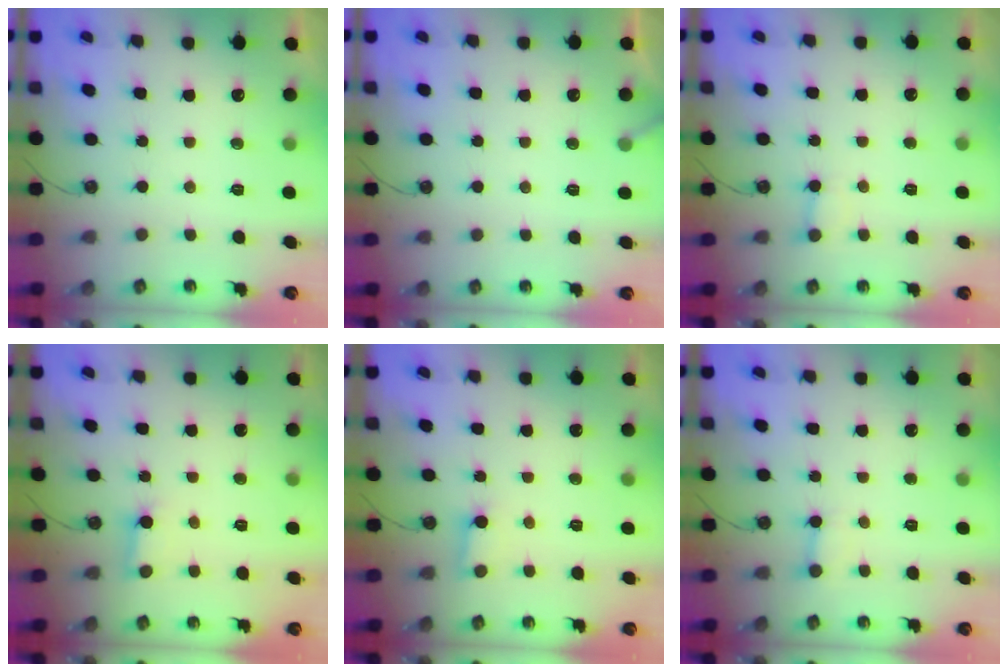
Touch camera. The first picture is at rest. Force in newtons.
{"total": 2.5, "press": 2.5, "slide": 0.2}
{"total": 3.1, "press": 3.1, "slide": 0.6}
{"total": 2.8, "press": 2.8, "slide": 0.3}
{"total": 3.5, "press": 3.5, "slide": 0.5}
{"total": 2.2, "press": 2.2, "slide": 0.5}